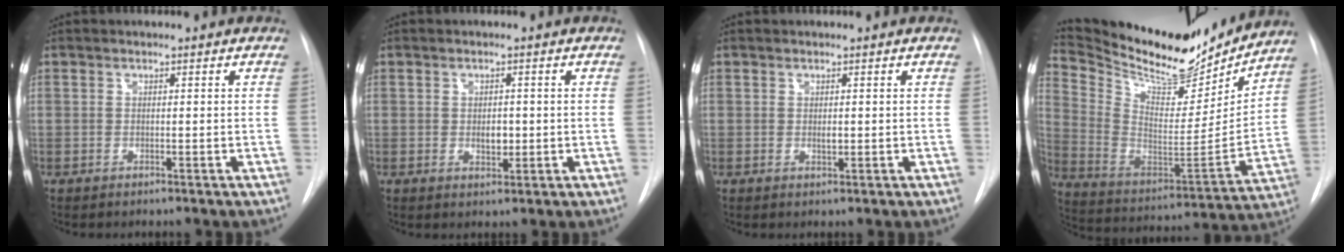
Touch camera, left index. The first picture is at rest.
{"total": 2.2, "force": [-0.1, 1.3, 1.7], "torque": [-0.026, -0.002, 0.003]}
{"total": 0.8, "force": [0.2, 0.4, 0.7], "torque": [-0.011, -0.003, 0.005]}
{"total": 22.5, "force": [20.5, 5.8, 7.2], "torque": [-0.134, -0.037, 0.323]}